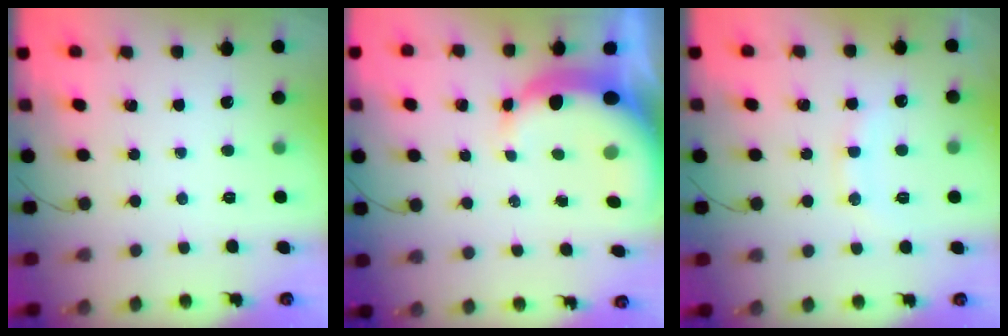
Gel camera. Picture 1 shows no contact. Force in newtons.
{"total": 10.5, "press": 10.3, "slide": 2.0}
{"total": 9.8, "press": 9.7, "slide": 0.9}